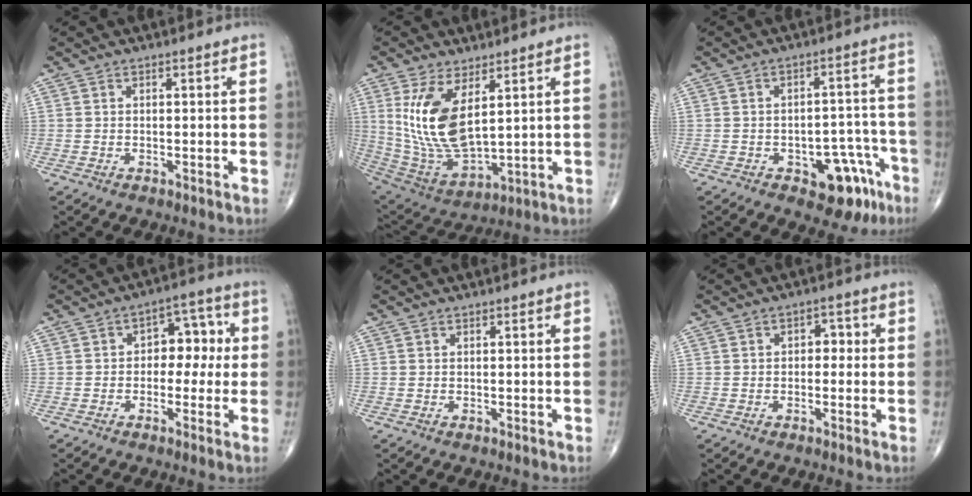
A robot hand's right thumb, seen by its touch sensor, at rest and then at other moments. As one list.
[{"total": 15.2, "force": [4.6, 7.0, 12.7], "torque": [-0.245, -0.029, 0.113]}, {"total": 10.5, "force": [-5.4, 5.5, 7.1], "torque": [-0.051, 0.044, -0.064]}, {"total": 7.8, "force": [0.2, 5.3, 5.7], "torque": [-0.033, 0.029, -0.006]}, {"total": 0.0}, {"total": 3.0, "force": [0.0, 2.1, 2.2], "torque": [-0.008, 0.010, -0.008]}]